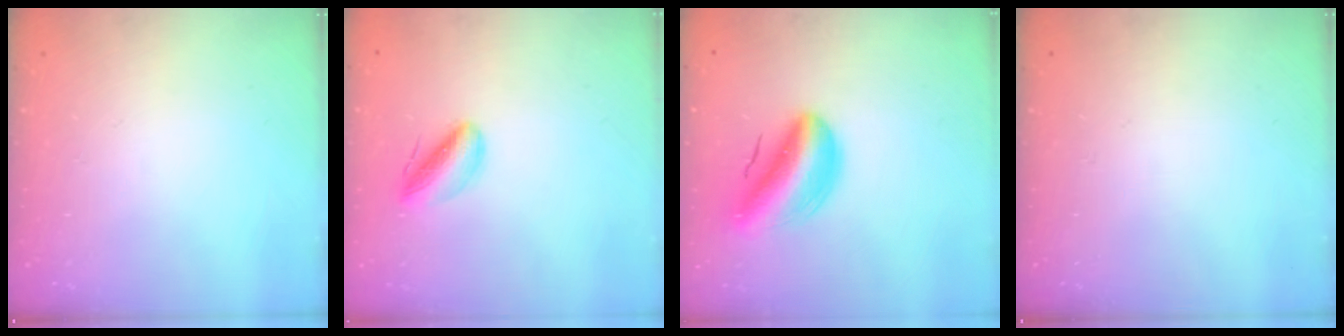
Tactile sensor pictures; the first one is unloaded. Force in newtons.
{"total": 7.2, "press": 6.9, "slide": 1.9}
{"total": 10.6, "press": 10.1, "slide": 3.1}
{"total": 0.0}